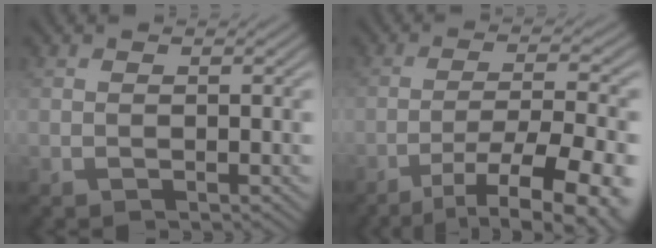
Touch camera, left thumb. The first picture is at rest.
{"total": 12.8, "force": [-8.2, 3.0, 9.4], "torque": [-0.157, -0.015, -0.111]}